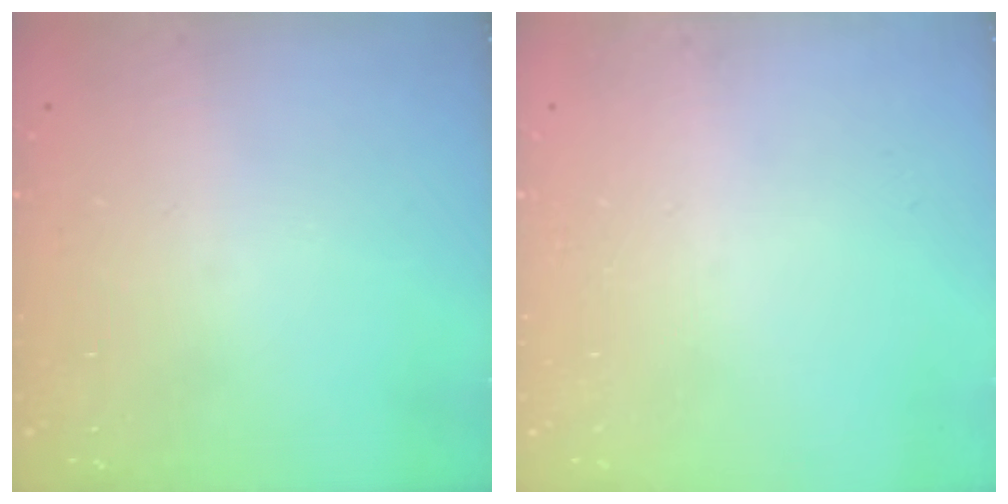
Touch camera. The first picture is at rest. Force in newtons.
{"total": 0.0}